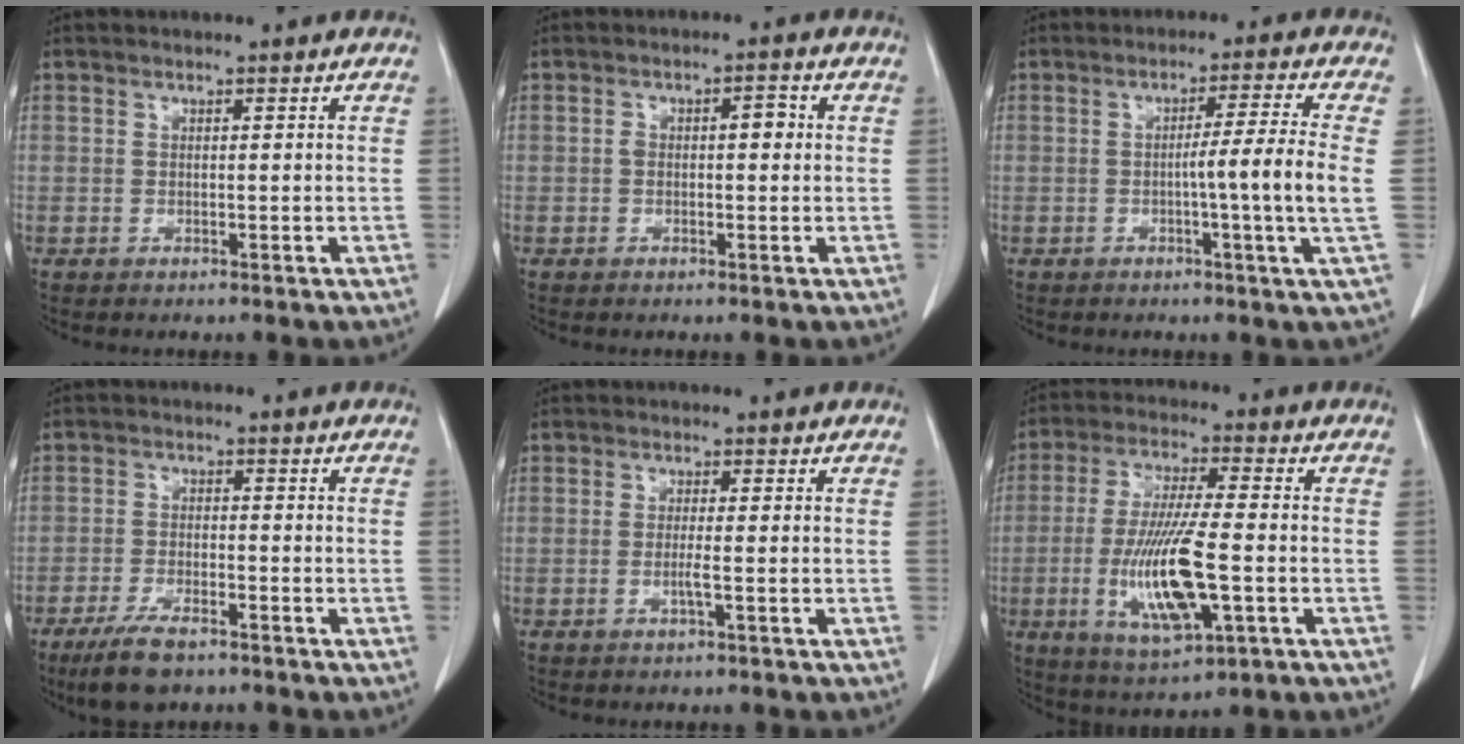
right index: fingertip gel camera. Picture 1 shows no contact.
{"total": 3.1, "force": [0.2, 1.3, 2.8], "torque": [-0.048, 0.016, 0.007]}
{"total": 7.7, "force": [-0.9, -2.0, 7.4], "torque": [-0.109, -0.007, -0.014]}
{"total": 6.8, "force": [-5.1, 1.7, 4.3], "torque": [-0.084, -0.013, -0.089]}
{"total": 1.5, "force": [-0.5, -0.3, 1.4], "torque": [-0.029, -0.002, -0.010]}
{"total": 13.5, "force": [-3.2, 2.3, 12.9], "torque": [-0.259, -0.017, -0.052]}